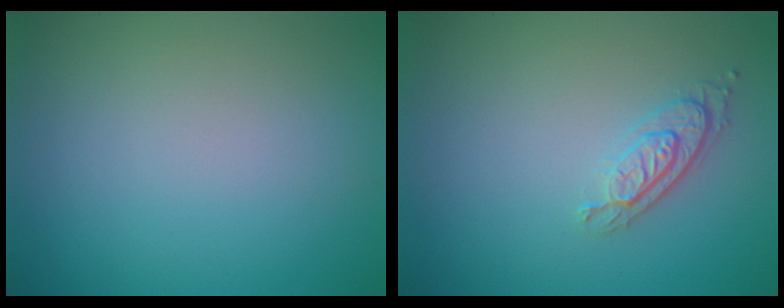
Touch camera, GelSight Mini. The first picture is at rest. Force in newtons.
{"total": 2.1, "press": 1.8, "slide": 1.1}